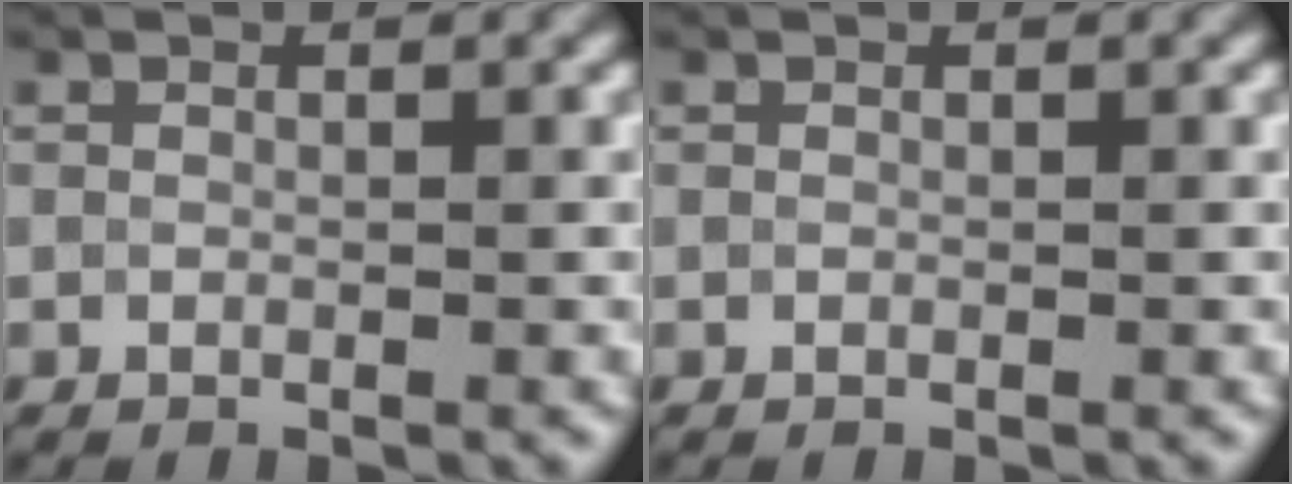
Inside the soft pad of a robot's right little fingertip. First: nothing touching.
{"total": 0.0}